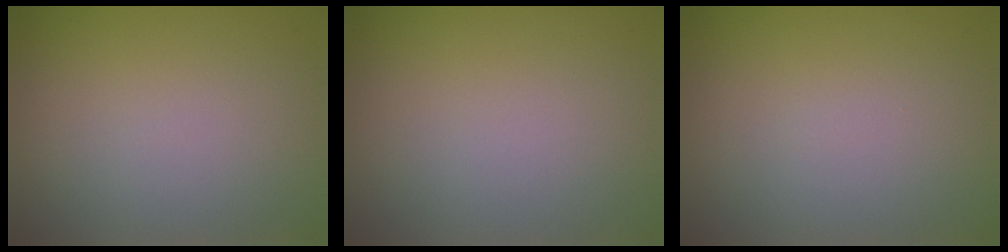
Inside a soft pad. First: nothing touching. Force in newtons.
{"total": 0.0}
{"total": 0.0}